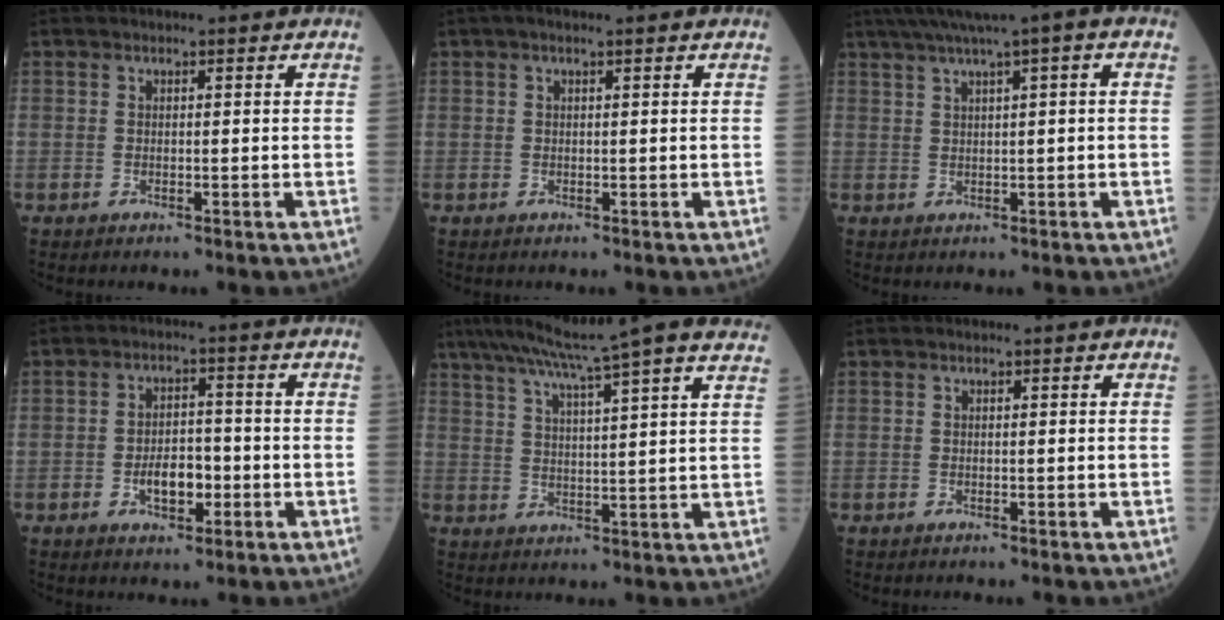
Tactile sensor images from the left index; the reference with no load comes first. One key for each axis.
{"total": 1.8, "fx": 1.1, "fy": 0.2, "fz": 1.4, "tx": -0.024, "ty": 0.019, "tz": 0.016}
{"total": 6.8, "fx": 3.6, "fy": -0.2, "fz": 5.7, "tx": -0.094, "ty": 0.031, "tz": 0.059}
{"total": 5.2, "fx": -1.7, "fy": 2.7, "fz": 4.1, "tx": -0.073, "ty": 0.007, "tz": -0.027}
{"total": 17.1, "fx": 14.4, "fy": -1.5, "fz": 9.2, "tx": -0.157, "ty": 0.004, "tz": 0.189}
{"total": 0.0}